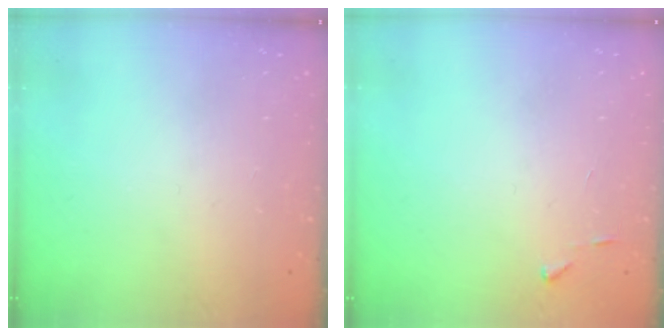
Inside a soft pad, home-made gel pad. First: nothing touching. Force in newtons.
{"total": 2.7, "press": 2.7, "slide": 0.3}